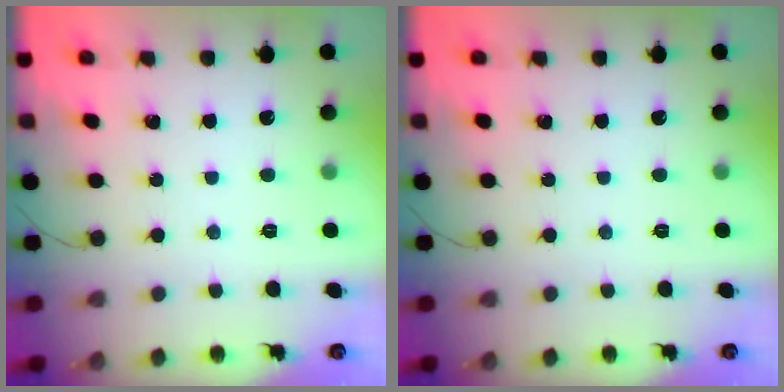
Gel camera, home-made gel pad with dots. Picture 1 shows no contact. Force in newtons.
{"total": 0.0}